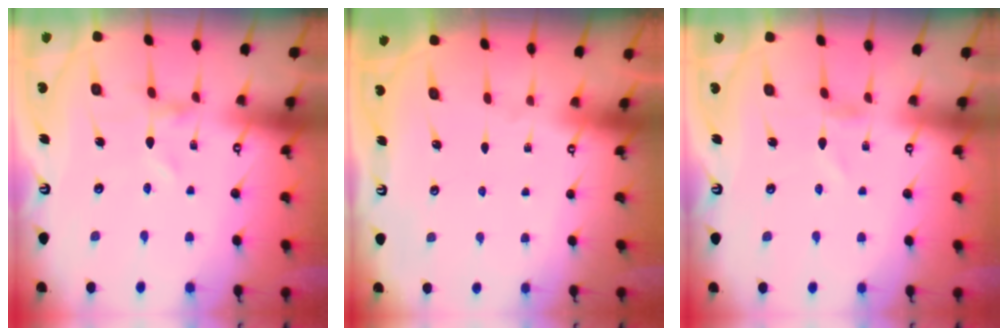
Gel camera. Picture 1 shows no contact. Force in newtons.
{"total": 0.0}
{"total": 0.7, "press": 0.7, "slide": 0.1}